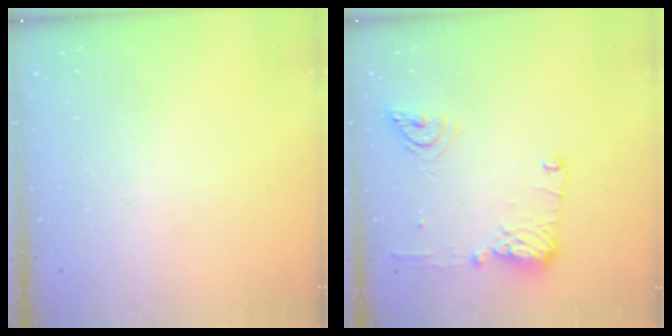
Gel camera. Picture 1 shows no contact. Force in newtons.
{"total": 12.7, "press": 12.4, "slide": 2.7}